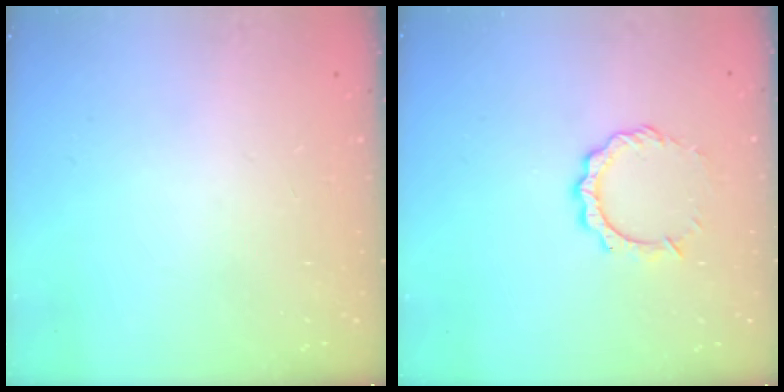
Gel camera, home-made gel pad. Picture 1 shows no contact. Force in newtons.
{"total": 6.9, "press": 6.9, "slide": 0.5}